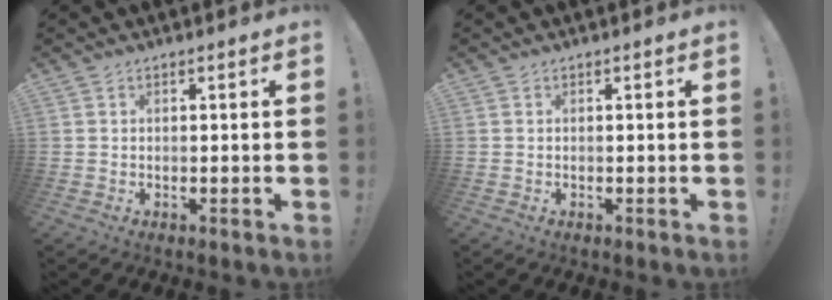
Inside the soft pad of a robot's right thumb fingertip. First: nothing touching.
{"total": 0.0}